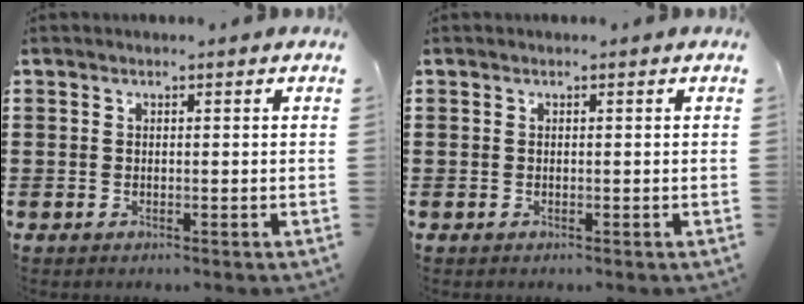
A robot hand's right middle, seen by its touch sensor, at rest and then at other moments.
{"total": 0.0}